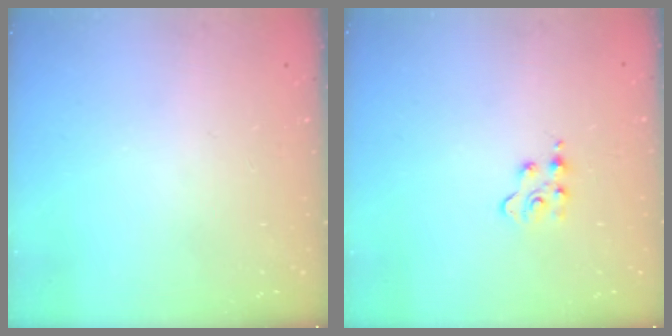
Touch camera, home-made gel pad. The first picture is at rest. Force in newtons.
{"total": 2.8, "press": 2.8, "slide": 0.3}